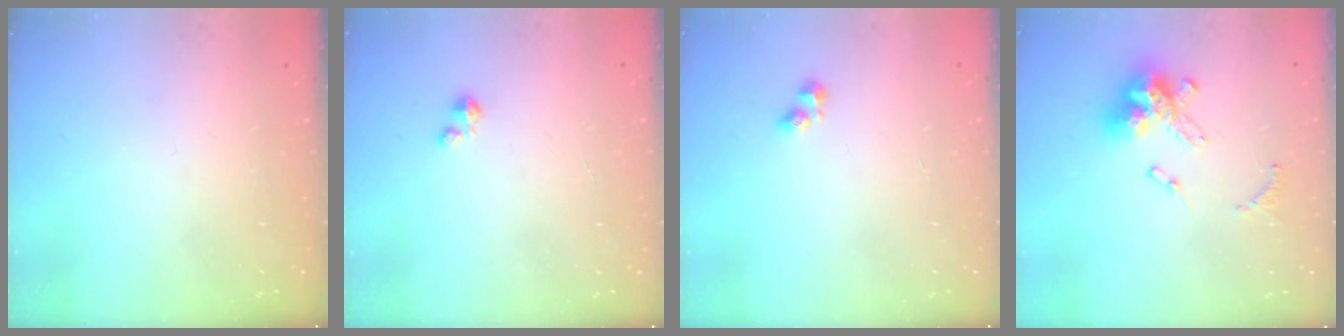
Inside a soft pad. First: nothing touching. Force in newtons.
{"total": 1.4, "press": 1.4, "slide": 0.2}
{"total": 2.5, "press": 2.5, "slide": 0.2}
{"total": 13.4, "press": 13.4, "slide": 1.3}